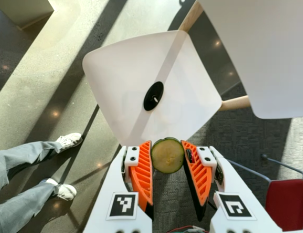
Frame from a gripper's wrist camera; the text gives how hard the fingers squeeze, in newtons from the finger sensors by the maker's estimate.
{"total": 9.2, "left": 9.5, "right": 8.9}